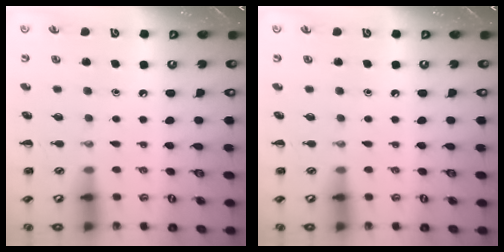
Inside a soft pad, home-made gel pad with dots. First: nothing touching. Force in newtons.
{"total": 0.0}